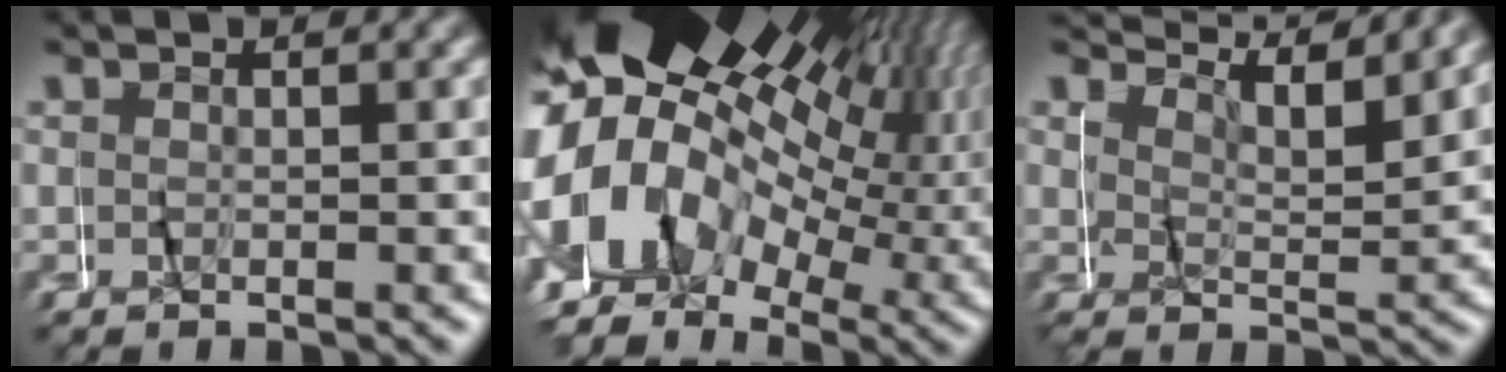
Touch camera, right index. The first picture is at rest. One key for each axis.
{"total": 27.2, "fx": 2.8, "fy": 19.7, "fz": 18.5, "tx": -0.284, "ty": 0.023, "tz": 0.003}
{"total": 4.3, "fx": 3.7, "fy": 0.0, "fz": 2.3, "tx": -0.040, "ty": 0.016, "tz": 0.051}